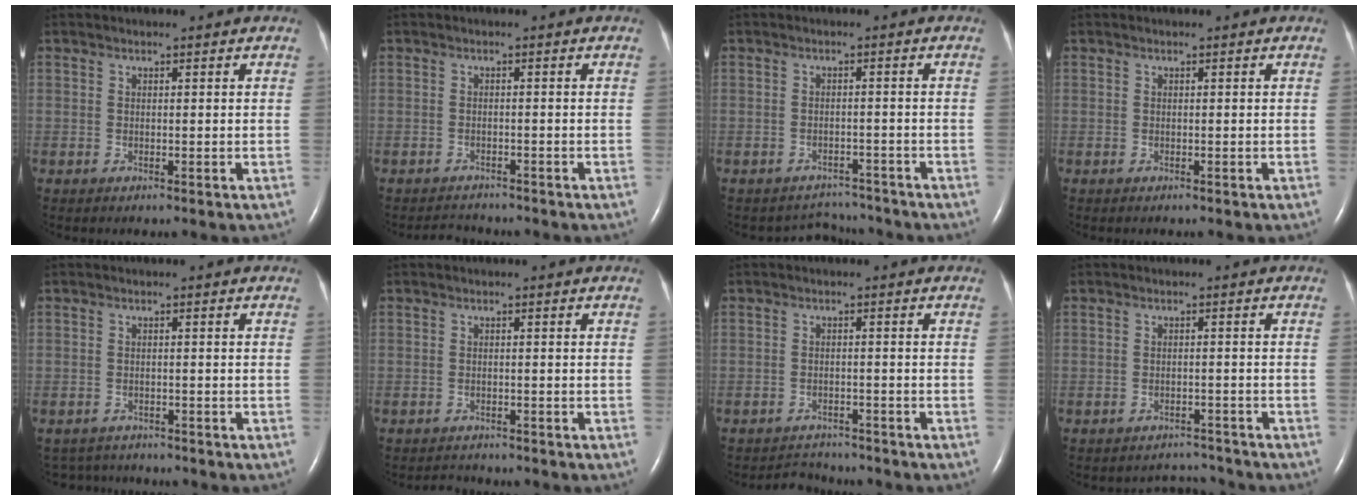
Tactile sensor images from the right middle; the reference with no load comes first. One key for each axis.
{"total": 2.6, "fx": -2.5, "fy": 0.5, "fz": -0.3, "tx": 0.001, "ty": -0.008, "tz": -0.039}
{"total": 4.2, "fx": -3.9, "fy": 0.9, "fz": -1.3, "tx": 0.011, "ty": 0.014, "tz": -0.053}
{"total": 0.0}
{"total": 4.2, "fx": -4.0, "fy": 1.1, "fz": -0.2, "tx": 0.001, "ty": 0.001, "tz": -0.058}
{"total": 1.9, "fx": -1.8, "fy": 0.4, "fz": -0.4, "tx": 0.003, "ty": -0.008, "tz": -0.027}
{"total": 3.5, "fx": -3.3, "fy": 0.8, "fz": -0.8, "tx": 0.005, "ty": 0.000, "tz": -0.051}
{"total": 3.5, "fx": -3.3, "fy": 0.3, "fz": -1.3, "tx": 0.016, "ty": 0.009, "tz": -0.044}